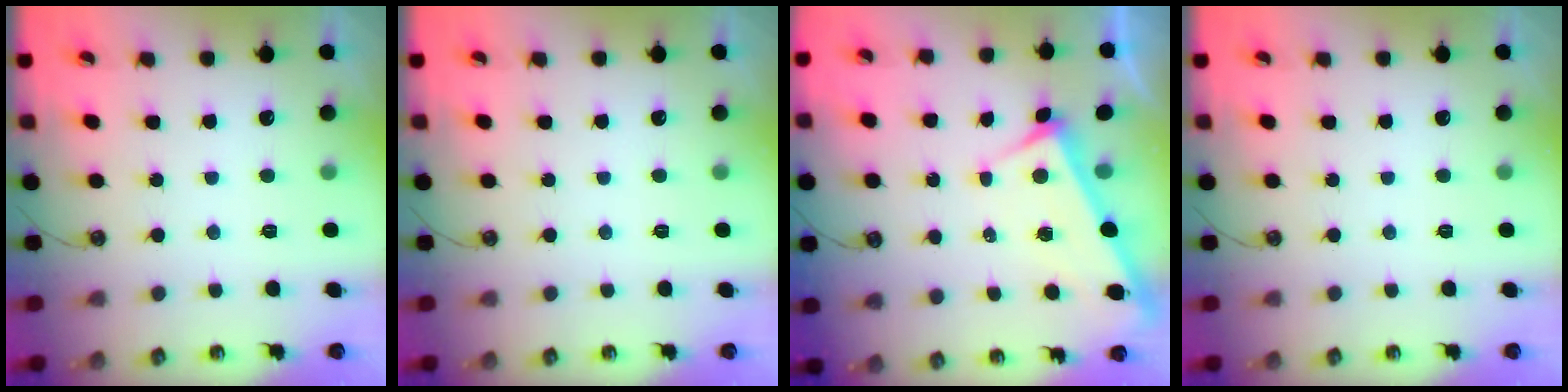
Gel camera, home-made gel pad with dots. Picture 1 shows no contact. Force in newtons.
{"total": 0.0}
{"total": 4.8, "press": 4.8, "slide": 0.1}
{"total": 0.0}